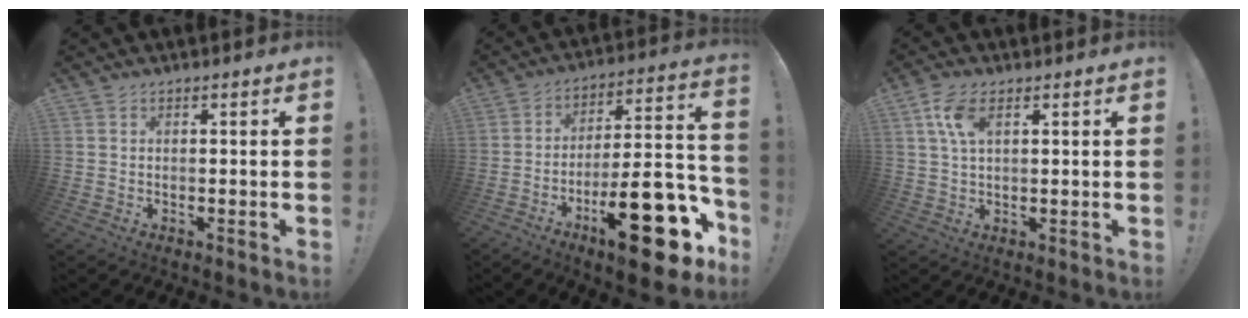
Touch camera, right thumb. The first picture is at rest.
{"total": 25.5, "force": [-12.2, 8.4, 20.8], "torque": [-0.293, 0.076, -0.186]}
{"total": 6.4, "force": [2.4, 3.2, 5.0], "torque": [-0.099, 0.001, 0.043]}